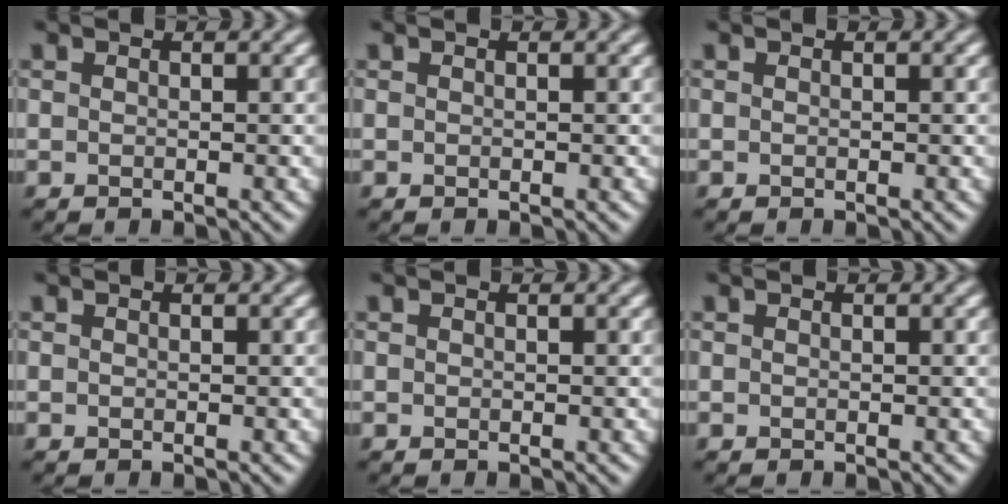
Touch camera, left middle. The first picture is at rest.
{"total": 0.0}
{"total": 0.0}
{"total": 0.0}
{"total": 0.0}
{"total": 0.0}